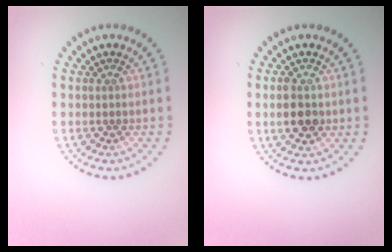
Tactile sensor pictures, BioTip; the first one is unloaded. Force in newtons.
{"total": 3.0, "press": 2.9, "slide": 0.2}